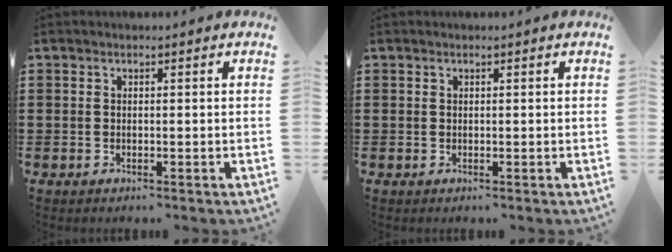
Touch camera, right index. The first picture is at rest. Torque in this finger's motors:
{"motor_torque": [0.21, 0.33, 0.02, -0.01]}